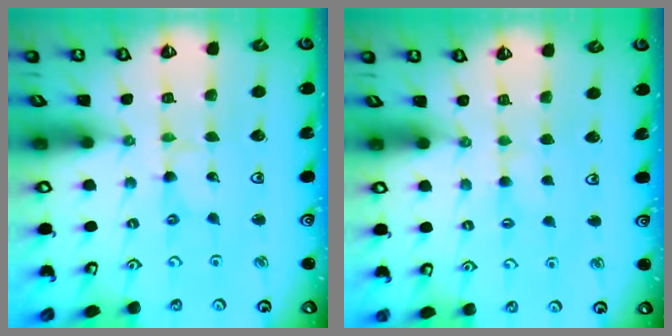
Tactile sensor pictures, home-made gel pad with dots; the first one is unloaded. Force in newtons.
{"total": 2.2, "press": 2.2, "slide": 0.5}